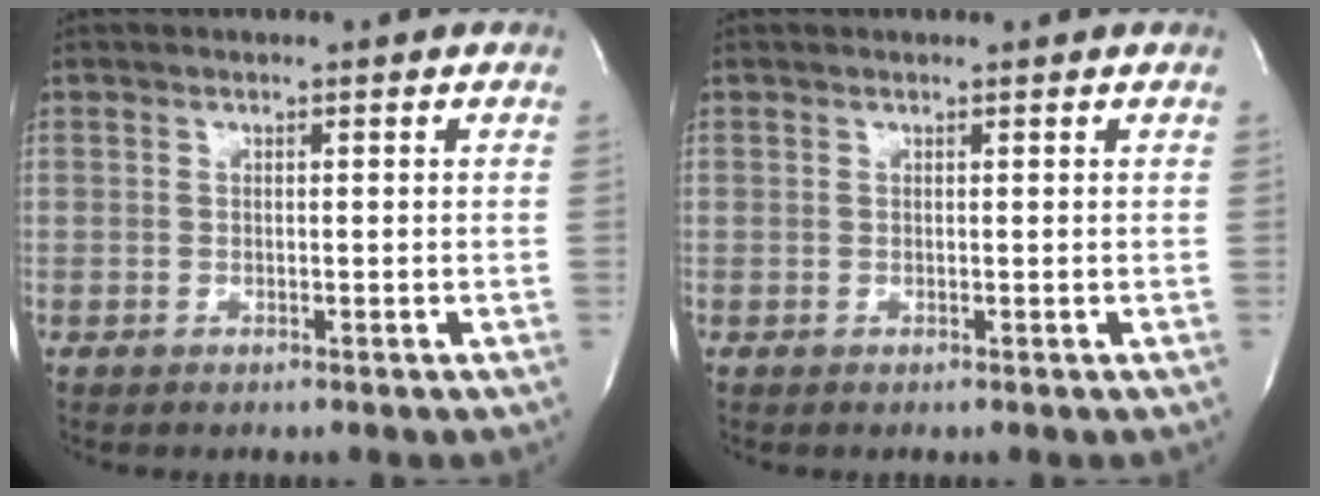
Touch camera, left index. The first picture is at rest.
{"total": 0.7, "force": [0.7, 0.0, 0.0], "torque": [-0.003, 0.005, 0.010]}